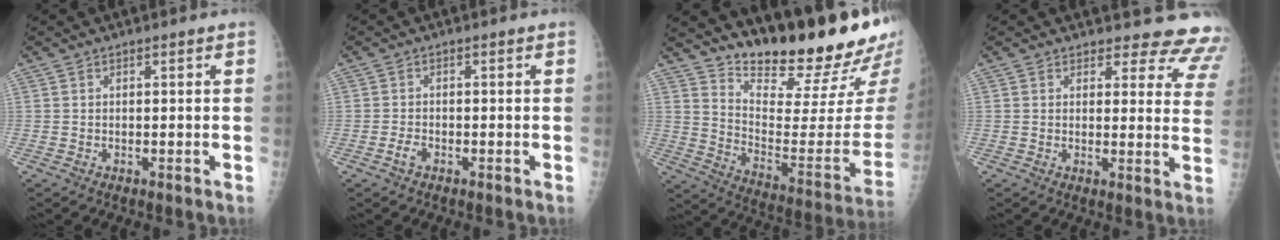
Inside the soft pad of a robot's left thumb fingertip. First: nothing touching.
{"total": 1.7, "force": [-1.1, 0.9, 1.0], "torque": [-0.023, 0.004, -0.020]}
{"total": 23.3, "force": [19.8, 4.5, 11.4], "torque": [-0.137, -0.156, 0.289]}
{"total": 13.0, "force": [12.1, 4.3, 1.7], "torque": [0.037, -0.096, 0.105]}